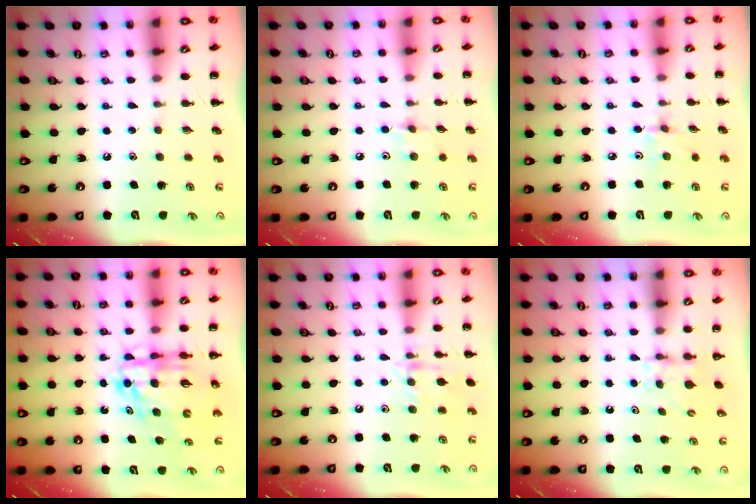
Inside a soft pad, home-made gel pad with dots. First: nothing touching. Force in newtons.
{"total": 5.9, "press": 5.7, "slide": 1.7}
{"total": 3.0, "press": 2.8, "slide": 0.9}
{"total": 9.9, "press": 9.4, "slide": 3.3}
{"total": 10.2, "press": 10.2, "slide": 0.7}
{"total": 3.8, "press": 3.5, "slide": 1.6}